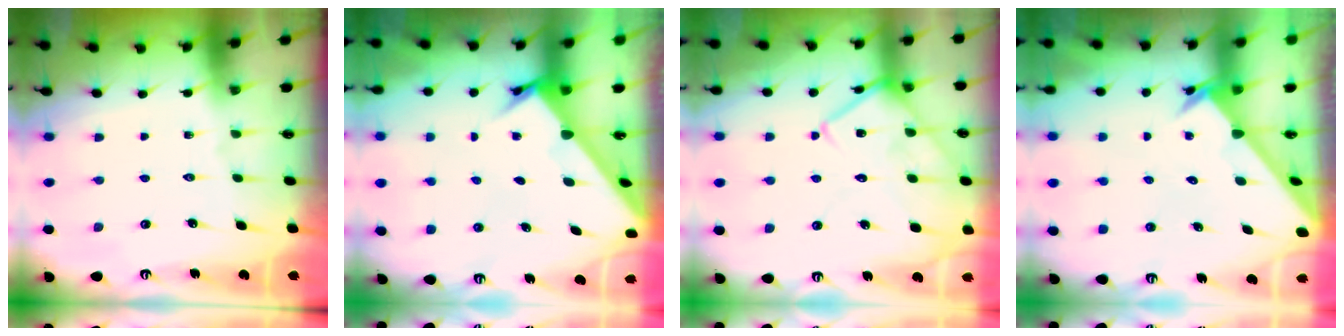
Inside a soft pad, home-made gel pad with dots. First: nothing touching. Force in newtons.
{"total": 2.5, "press": 2.5, "slide": 0.2}
{"total": 13.8, "press": 13.8, "slide": 1.0}
{"total": 2.4, "press": 2.4, "slide": 0.2}